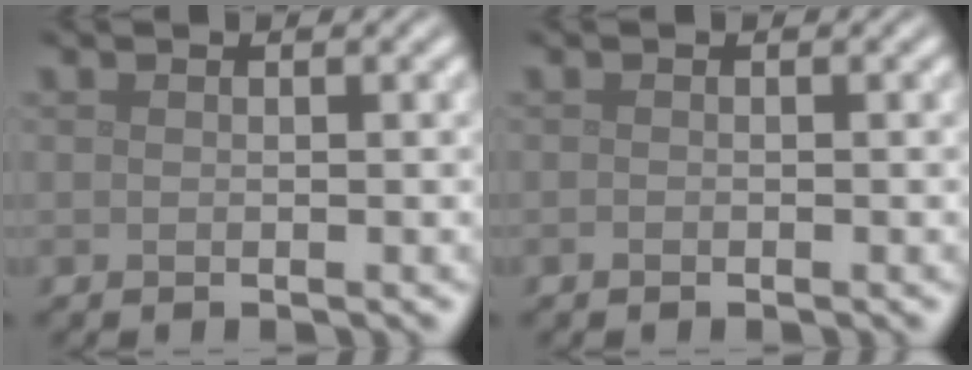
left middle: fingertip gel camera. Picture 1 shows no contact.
{"total": 0.0}